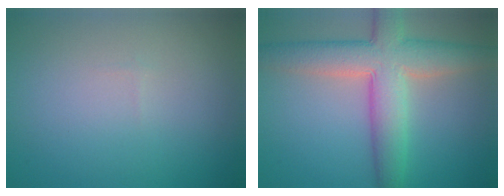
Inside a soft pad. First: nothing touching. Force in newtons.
{"total": 7.4, "press": 7.4, "slide": 0.4}